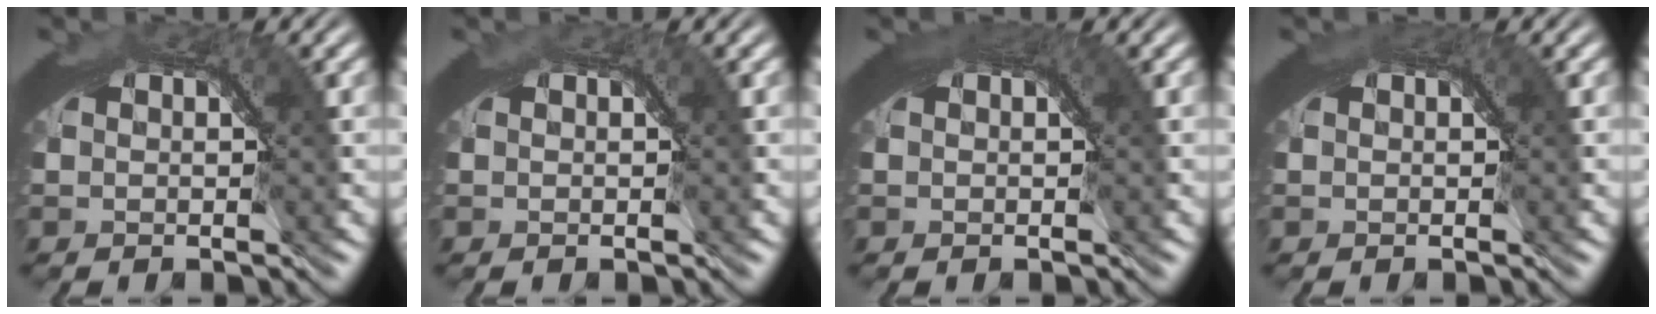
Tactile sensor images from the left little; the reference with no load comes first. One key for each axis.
{"total": 0.6, "fx": -0.1, "fy": -0.1, "fz": -0.6, "tx": 0.008, "ty": -0.002, "tz": -0.001}
{"total": 1.4, "fx": 0.8, "fy": 0.3, "fz": 1.1, "tx": -0.010, "ty": 0.002, "tz": 0.010}
{"total": 0.7, "fx": 0.4, "fy": 0.2, "fz": 0.6, "tx": -0.005, "ty": 0.000, "tz": 0.005}